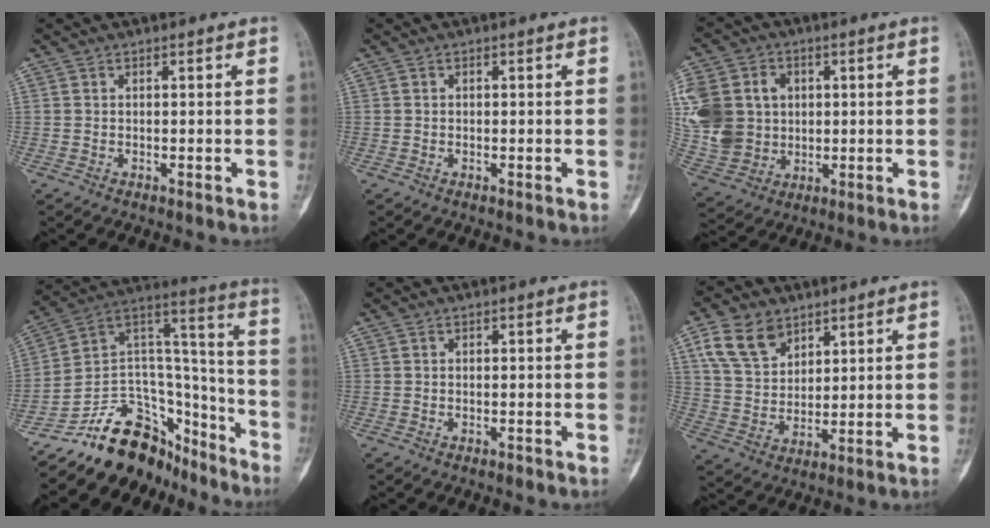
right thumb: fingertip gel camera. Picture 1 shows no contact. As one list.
[{"total": 0.0}, {"total": 19.9, "force": [2.9, 16.8, 10.3], "torque": [-0.234, 0.025, 0.073]}, {"total": 22.4, "force": [-17.1, 12.3, 7.7], "torque": [-0.098, 0.133, -0.283]}, {"total": 0.5, "force": [-0.4, 0.3, 0.2], "torque": [-0.004, 0.000, -0.007]}, {"total": 10.3, "force": [5.7, 6.8, 5.2], "torque": [-0.082, -0.019, 0.116]}]